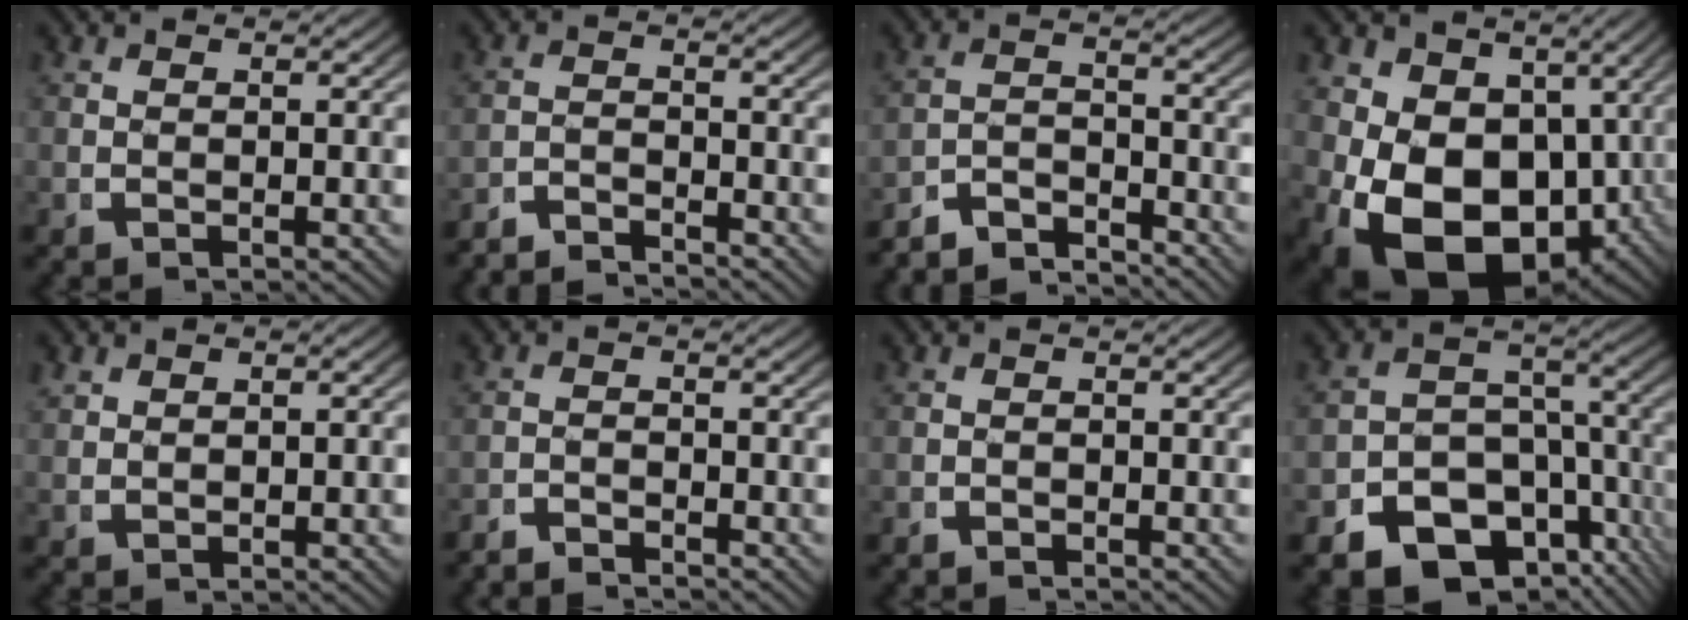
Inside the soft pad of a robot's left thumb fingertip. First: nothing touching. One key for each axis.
{"total": 3.4, "fx": -3.4, "fy": 0.6, "fz": 0.2, "tx": 0.003, "ty": -0.010, "tz": -0.065}
{"total": 5.4, "fx": -4.8, "fy": 1.9, "fz": 1.8, "tx": -0.016, "ty": -0.019, "tz": -0.083}
{"total": 14.8, "fx": -3.0, "fy": 10.6, "fz": 9.9, "tx": -0.220, "ty": -0.085, "tz": -0.010}
{"total": 1.2, "fx": 0.5, "fy": 0.8, "fz": 0.7, "tx": -0.016, "ty": -0.004, "tz": 0.014}
{"total": 2.5, "fx": -2.5, "fy": 0.4, "fz": 0.1, "tx": 0.006, "ty": -0.008, "tz": -0.049}
{"total": 1.0, "fx": -0.9, "fy": 0.1, "fz": -0.1, "tx": 0.004, "ty": -0.005, "tz": -0.019}
{"total": 11.5, "fx": -5.9, "fy": 7.8, "fz": 6.1, "tx": -0.097, "ty": -0.037, "tz": -0.091}